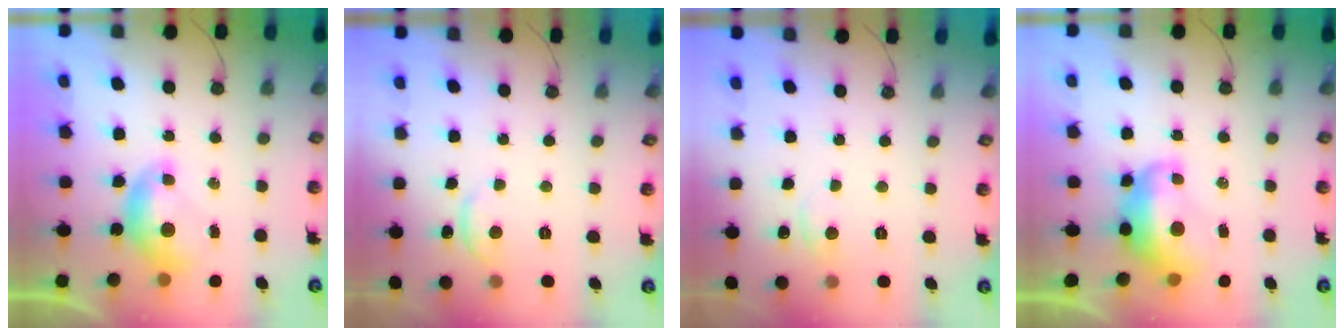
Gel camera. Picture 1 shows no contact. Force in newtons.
{"total": 0.9, "press": 0.8, "slide": 0.4}
{"total": 1.2, "press": 1.2, "slide": 0.3}
{"total": 3.2, "press": 3.1, "slide": 0.9}